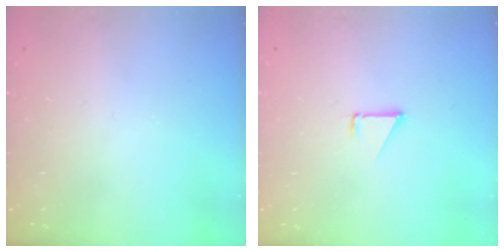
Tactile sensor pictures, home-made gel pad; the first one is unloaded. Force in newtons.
{"total": 1.5, "press": 1.5, "slide": 0.1}